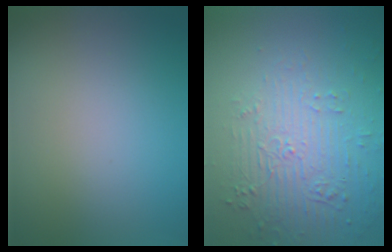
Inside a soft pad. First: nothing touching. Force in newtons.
{"total": 5.7, "press": 3.6, "slide": 4.4}